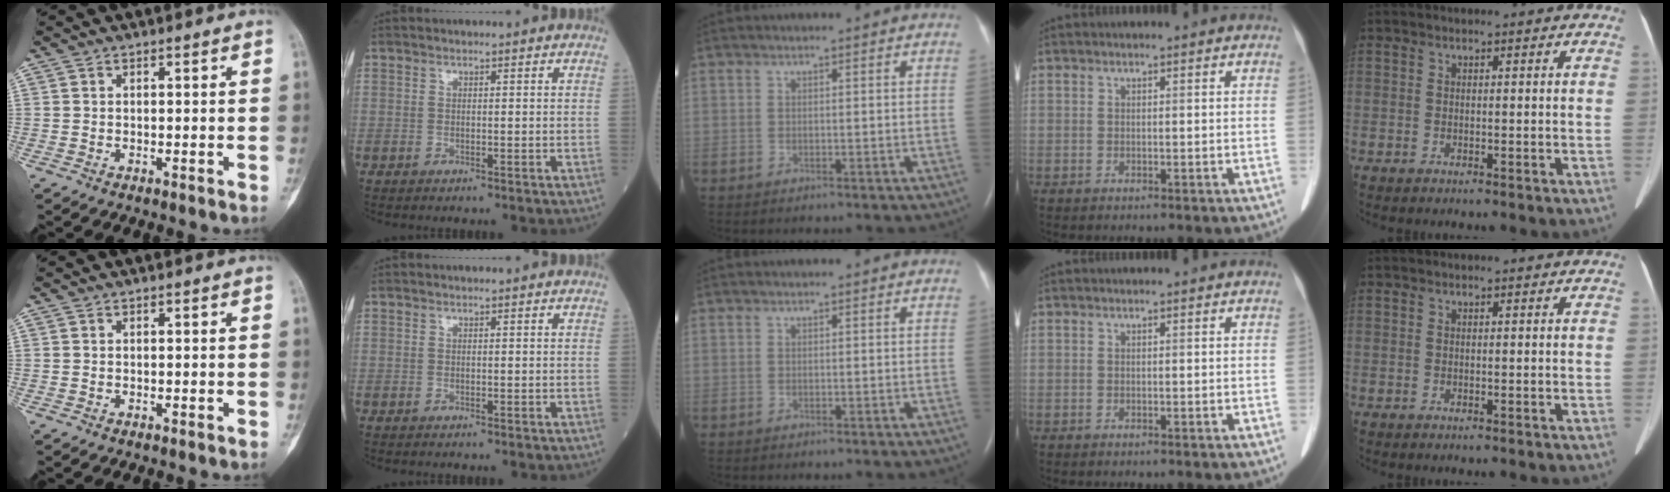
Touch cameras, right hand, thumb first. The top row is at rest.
{}